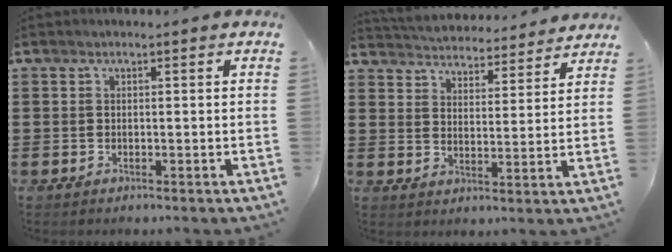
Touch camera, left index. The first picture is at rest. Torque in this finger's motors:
{"motor_torque": [0.03, -2.11, -0.39, 0.00]}